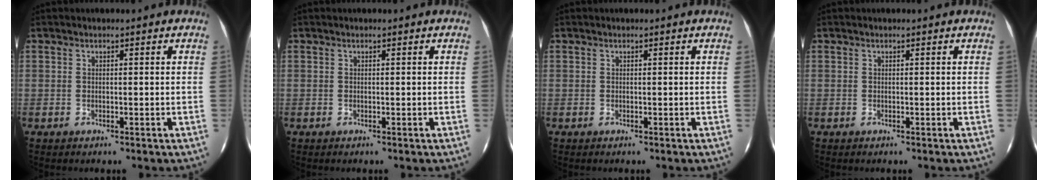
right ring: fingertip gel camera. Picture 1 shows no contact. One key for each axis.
{"total": 0.0}
{"total": 0.0}
{"total": 0.0}